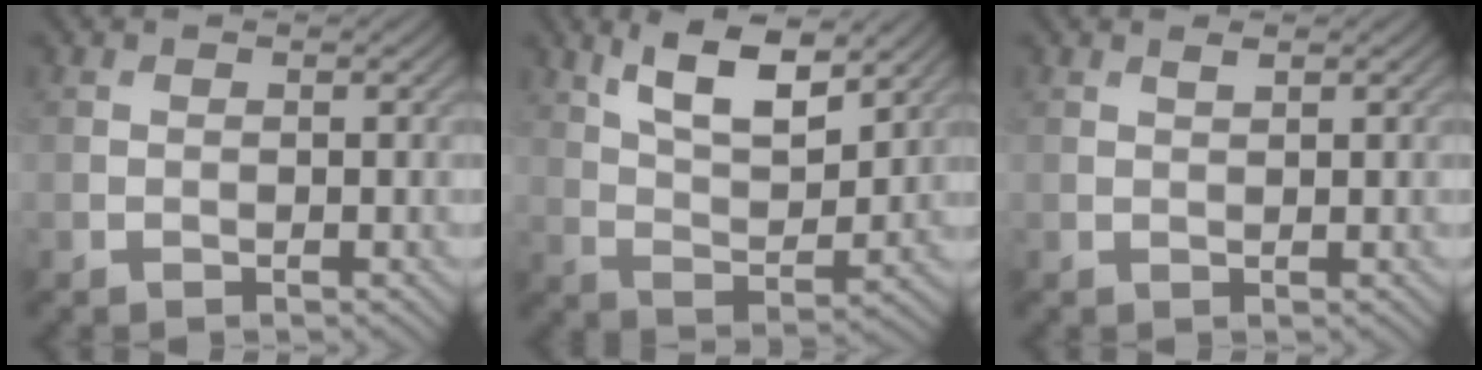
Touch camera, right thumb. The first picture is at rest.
{"total": 10.0, "force": [6.0, 3.7, 7.1], "torque": [-0.134, -0.008, 0.111]}
{"total": 0.8, "force": [0.6, 0.1, 0.5], "torque": [-0.011, 0.001, 0.012]}